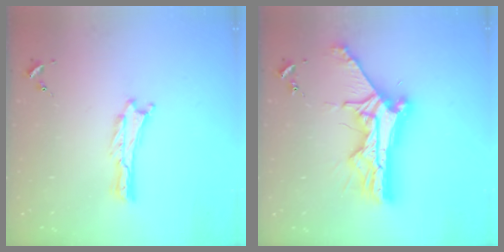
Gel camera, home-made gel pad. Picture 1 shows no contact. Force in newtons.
{"total": 11.9, "press": 11.9, "slide": 1.0}